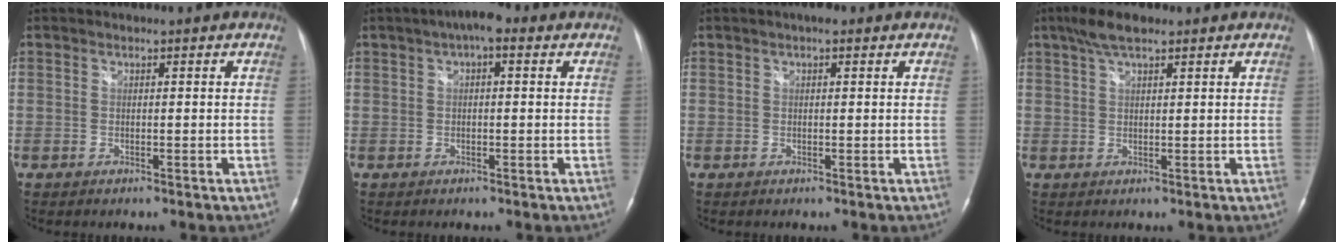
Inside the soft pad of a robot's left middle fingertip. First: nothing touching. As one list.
[{"total": 4.5, "force": [2.2, 1.5, 3.7], "torque": [-0.062, 0.020, 0.026]}, {"total": 1.6, "force": [0.9, 0.6, 1.2], "torque": [-0.020, 0.006, 0.011]}, {"total": 5.0, "force": [3.4, 1.4, 3.3], "torque": [-0.073, 0.016, 0.063]}]